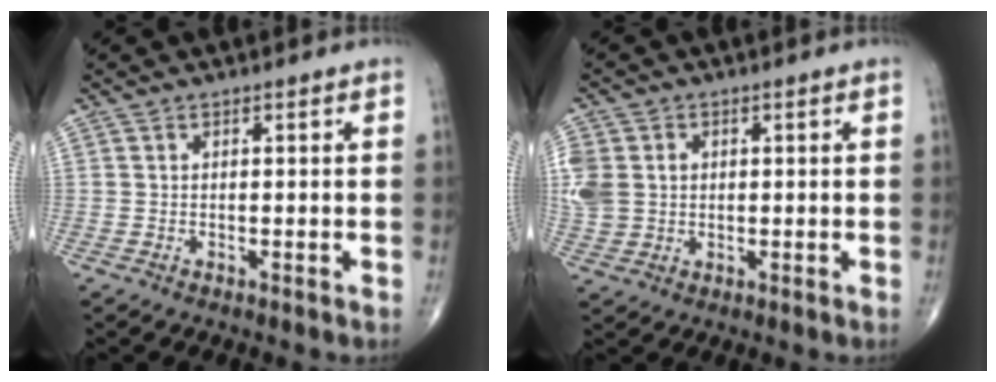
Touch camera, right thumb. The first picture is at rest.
{"total": 10.5, "force": [1.4, 8.9, 5.5], "torque": [-0.150, 0.014, 0.038]}